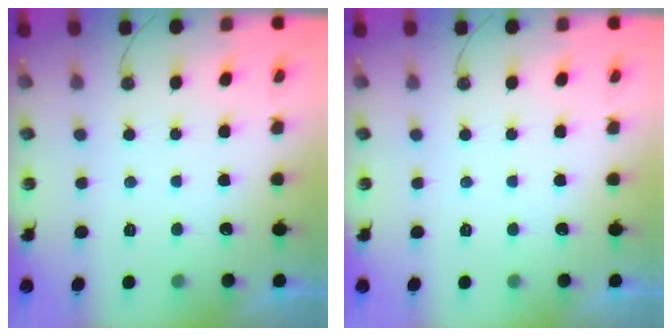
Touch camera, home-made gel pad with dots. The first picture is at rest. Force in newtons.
{"total": 0.0}